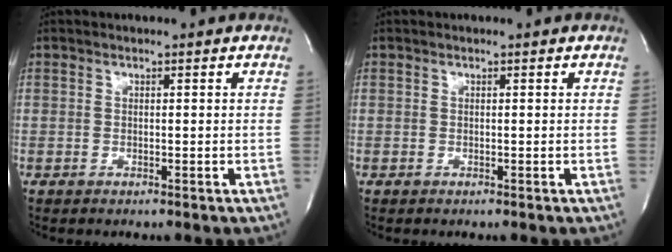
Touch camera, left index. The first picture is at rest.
{"total": 0.0}